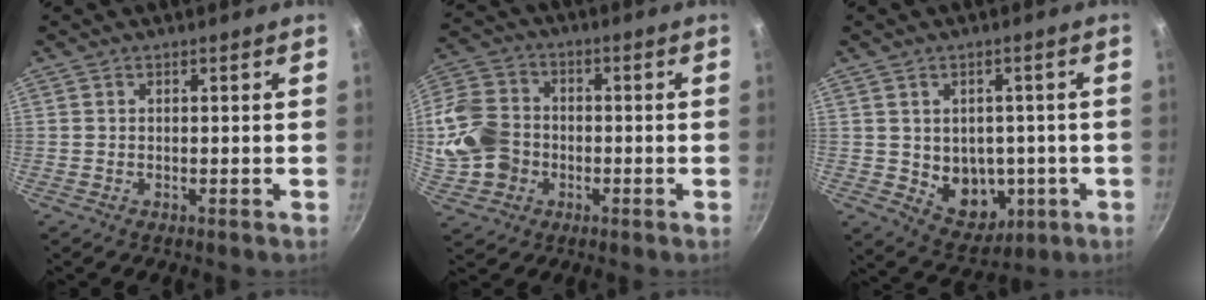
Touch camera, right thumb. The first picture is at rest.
{"total": 14.0, "force": [-1.9, 11.6, 7.6], "torque": [-0.141, 0.026, -0.042]}
{"total": 10.4, "force": [-1.1, 8.3, 6.3], "torque": [-0.053, -0.005, 0.005]}